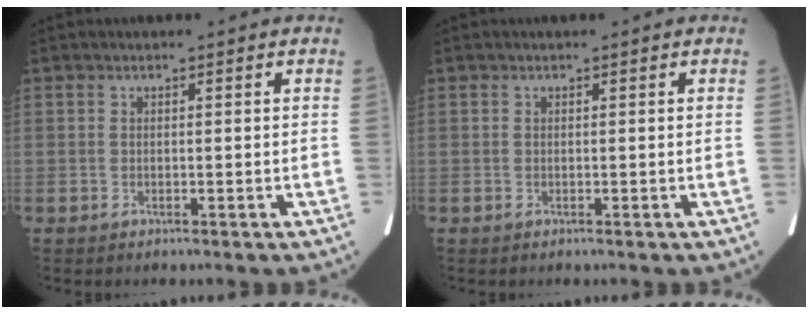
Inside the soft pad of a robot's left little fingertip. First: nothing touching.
{"total": 0.0}